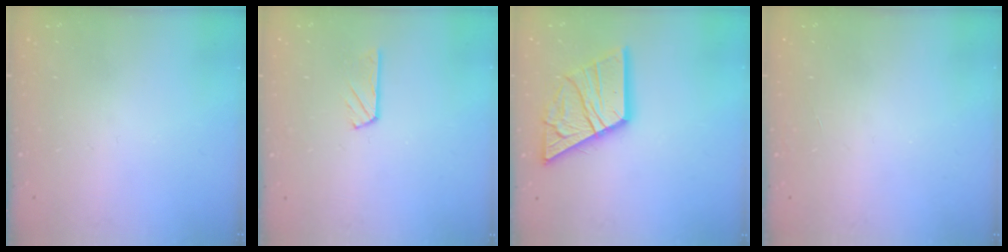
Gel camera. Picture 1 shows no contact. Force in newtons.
{"total": 2.7, "press": 2.7, "slide": 0.3}
{"total": 18.9, "press": 18.8, "slide": 1.6}
{"total": 0.0}